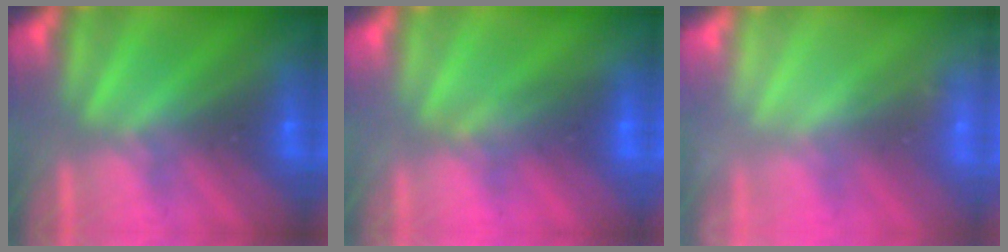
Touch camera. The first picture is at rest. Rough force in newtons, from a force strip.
{"total": 1.6}
{"total": 2.3}